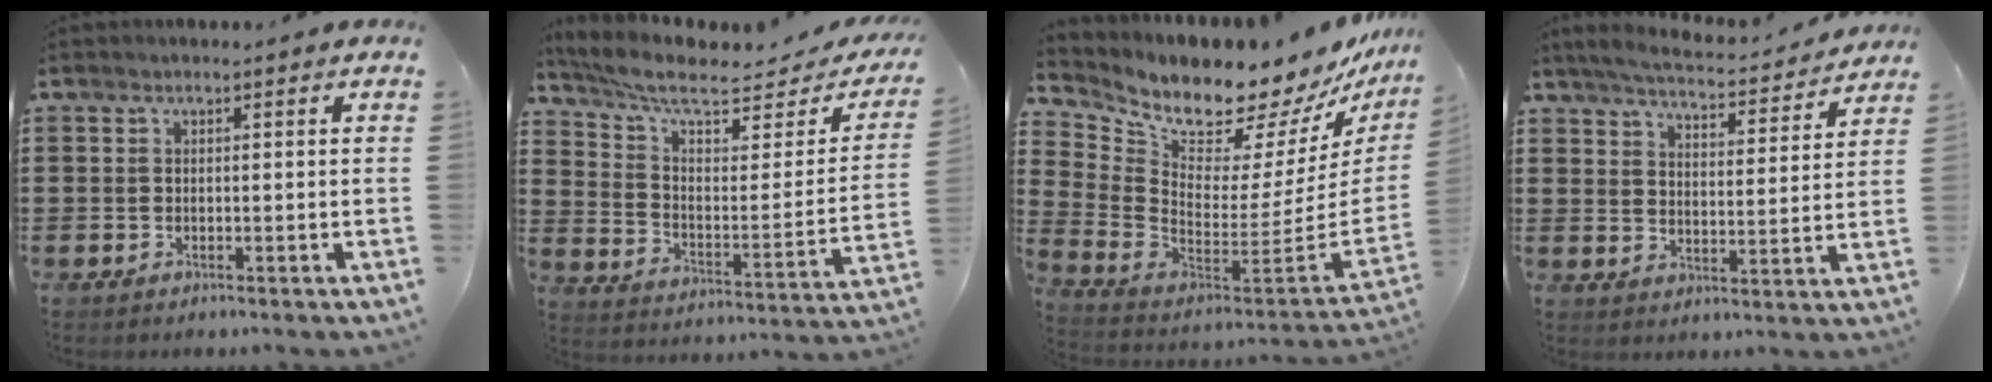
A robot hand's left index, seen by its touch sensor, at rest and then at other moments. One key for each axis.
{"total": 7.8, "fx": 6.1, "fy": 1.9, "fz": 4.6, "tx": -0.109, "ty": -0.038, "tz": 0.102}
{"total": 9.2, "fx": 8.7, "fy": 2.0, "fz": 2.4, "tx": -0.086, "ty": -0.086, "tz": 0.146}
{"total": 4.4, "fx": 4.3, "fy": 0.0, "fz": 1.1, "tx": -0.045, "ty": -0.032, "tz": 0.069}